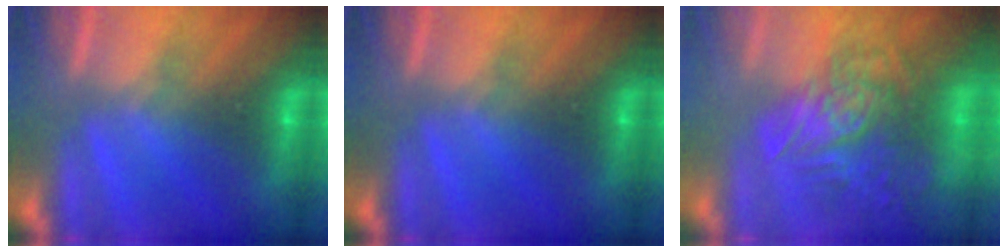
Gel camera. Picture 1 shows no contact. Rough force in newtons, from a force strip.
{"total": 0.0}
{"total": 5.5}